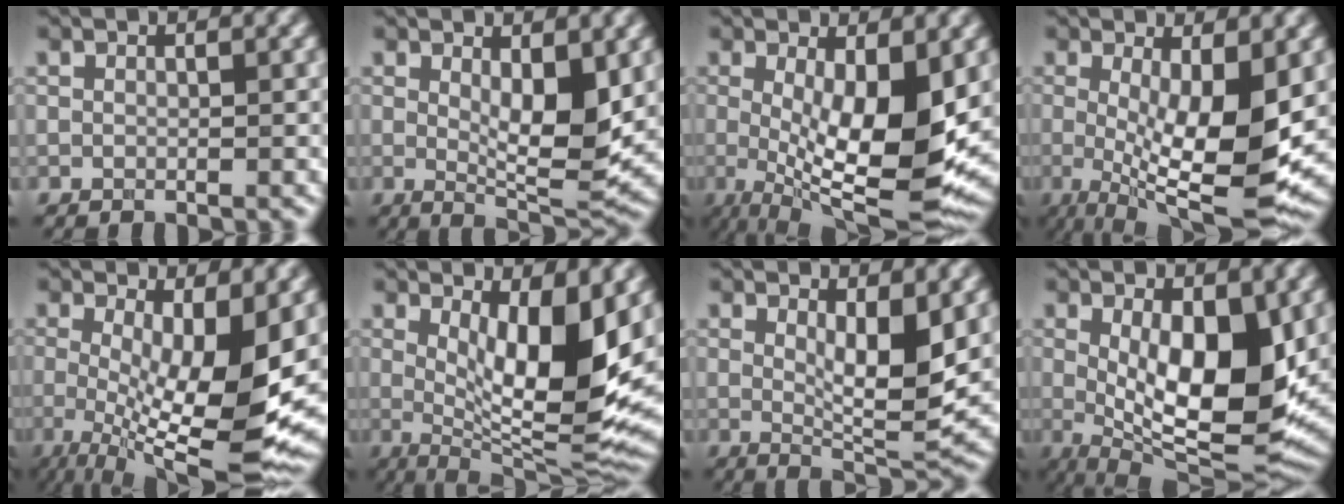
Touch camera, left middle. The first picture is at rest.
{"total": 6.3, "force": [0.8, 2.1, 5.9], "torque": [-0.090, -0.018, 0.021]}
{"total": 11.3, "force": [-0.5, 3.4, 10.8], "torque": [-0.173, -0.025, -0.003]}
{"total": 10.3, "force": [-0.7, 2.9, 9.9], "torque": [-0.159, -0.023, -0.006]}
{"total": 11.5, "force": [-0.9, 3.4, 11.0], "torque": [-0.166, -0.021, -0.009]}
{"total": 10.6, "force": [2.1, 3.0, 10.0], "torque": [-0.150, -0.022, 0.041]}
{"total": 6.0, "force": [1.1, 1.7, 5.6], "torque": [-0.086, -0.018, 0.026]}
{"total": 11.1, "force": [0.6, 4.3, 10.3], "torque": [-0.159, -0.022, 0.017]}